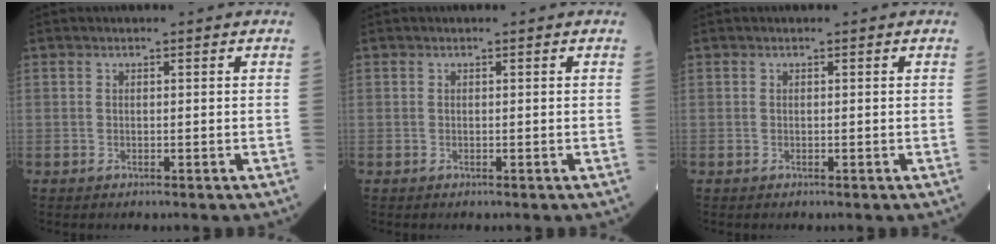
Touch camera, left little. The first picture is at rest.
{"total": 0.0}
{"total": 0.0}